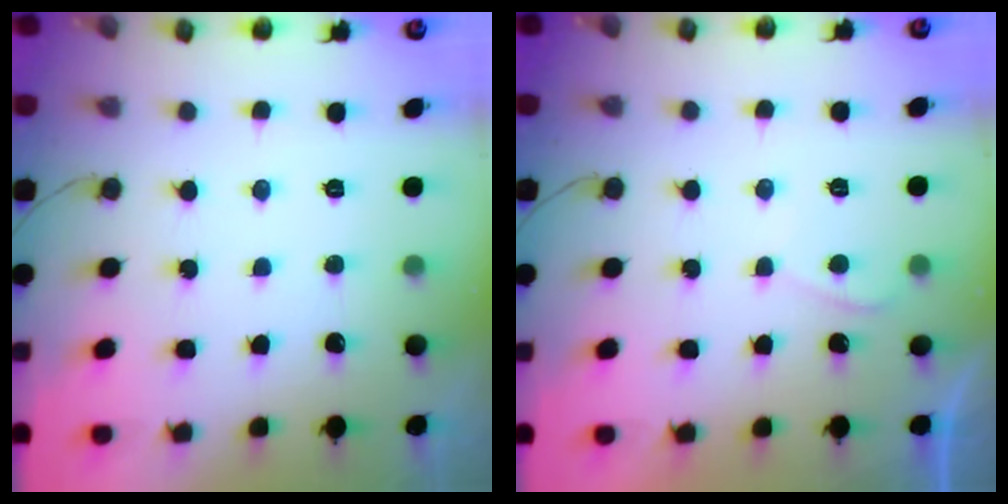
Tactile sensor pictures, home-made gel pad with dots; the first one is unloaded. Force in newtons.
{"total": 0.8, "press": 0.7, "slide": 0.5}